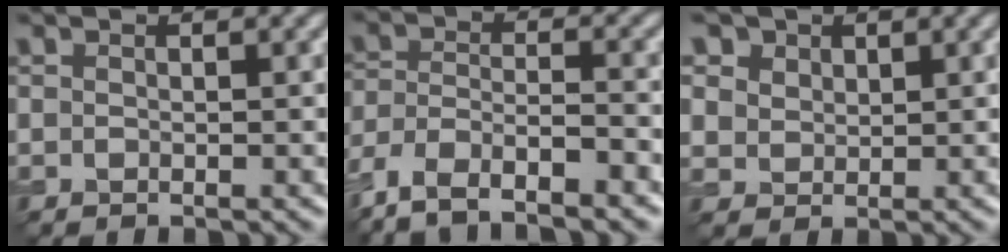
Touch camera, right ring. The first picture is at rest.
{"total": 7.1, "force": [-5.6, 2.3, 3.8], "torque": [-0.074, -0.005, -0.110]}
{"total": 6.3, "force": [3.7, 4.5, 2.5], "torque": [-0.071, 0.004, 0.063]}